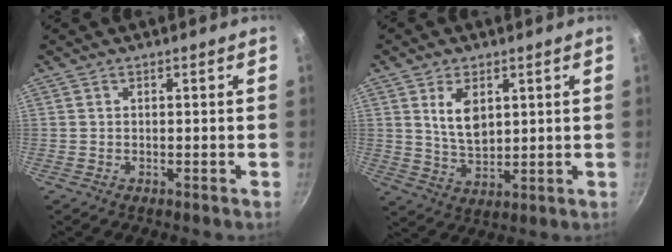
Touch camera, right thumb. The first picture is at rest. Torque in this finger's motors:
{"motor_torque": [0.10, 1.51, 0.91, 0.36, 0.04]}